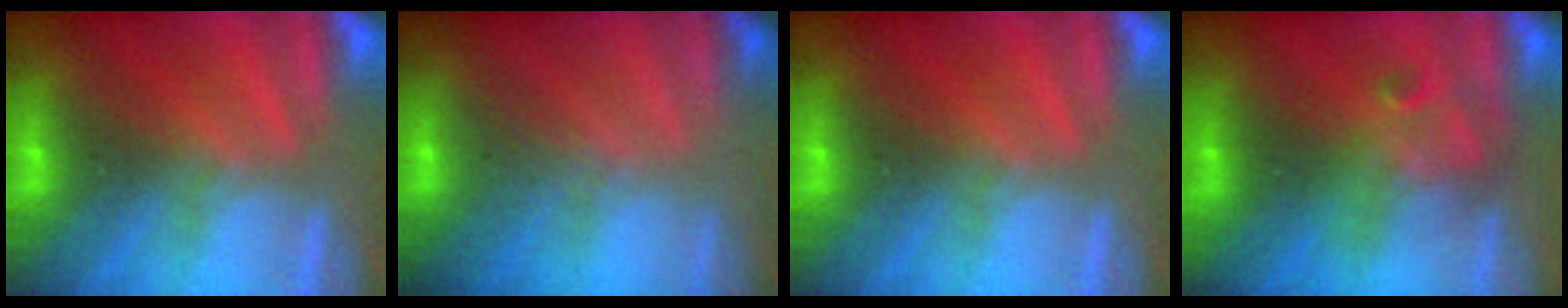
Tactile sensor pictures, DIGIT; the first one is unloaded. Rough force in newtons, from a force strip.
{"total": 2.9}
{"total": 0.0}
{"total": 2.6}